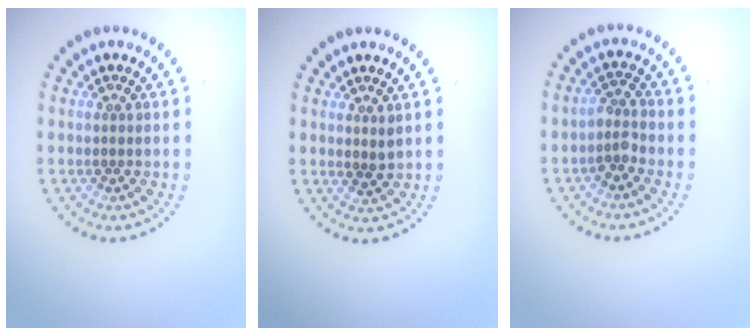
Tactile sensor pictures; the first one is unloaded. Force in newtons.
{"total": 1.1, "press": 1.0, "slide": 0.4}
{"total": 1.8, "press": 1.3, "slide": 1.2}